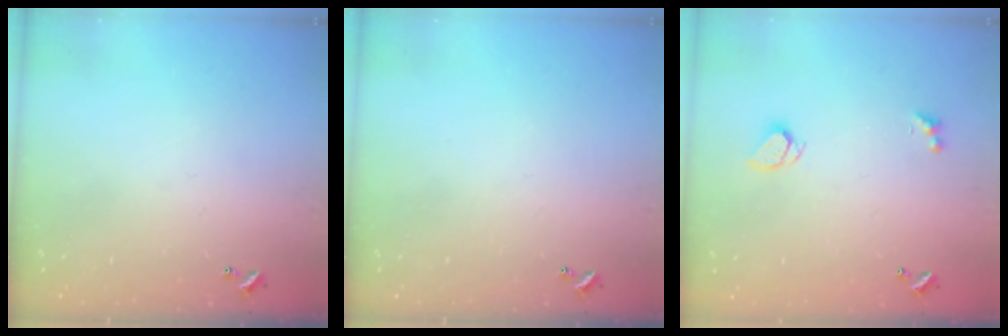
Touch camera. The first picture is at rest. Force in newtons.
{"total": 0.0}
{"total": 2.4, "press": 2.3, "slide": 0.6}